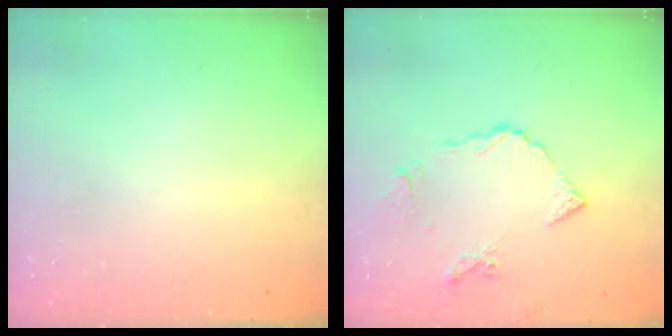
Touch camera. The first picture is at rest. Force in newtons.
{"total": 9.5, "press": 9.4, "slide": 1.0}